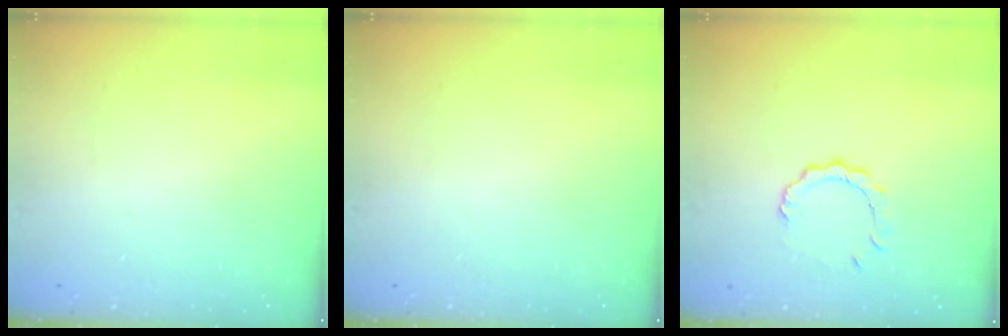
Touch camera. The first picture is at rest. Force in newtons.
{"total": 0.0}
{"total": 3.7, "press": 3.7, "slide": 0.3}